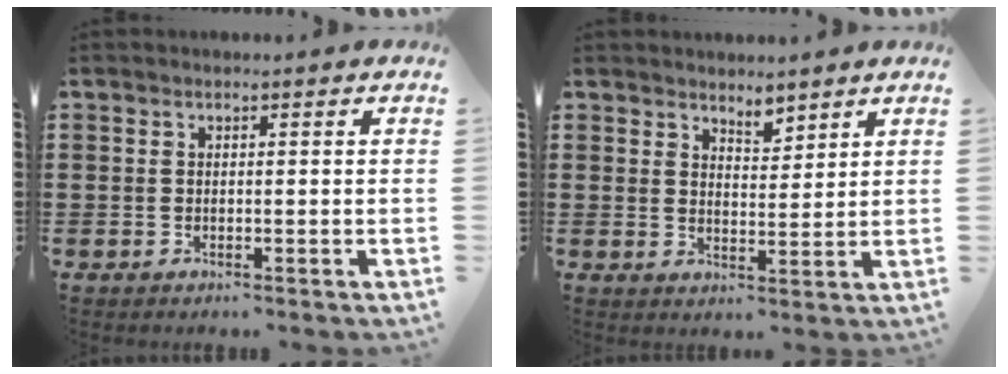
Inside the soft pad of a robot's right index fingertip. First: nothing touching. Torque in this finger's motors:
{"motor_torque": [-0.59, 0.31, 0.11, -0.01]}